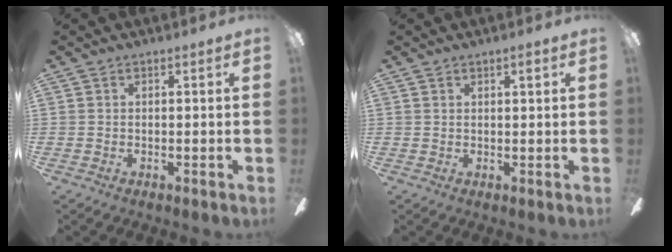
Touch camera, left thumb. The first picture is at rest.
{"total": 1.6, "force": [1.1, 0.5, 1.1], "torque": [-0.015, -0.003, 0.017]}